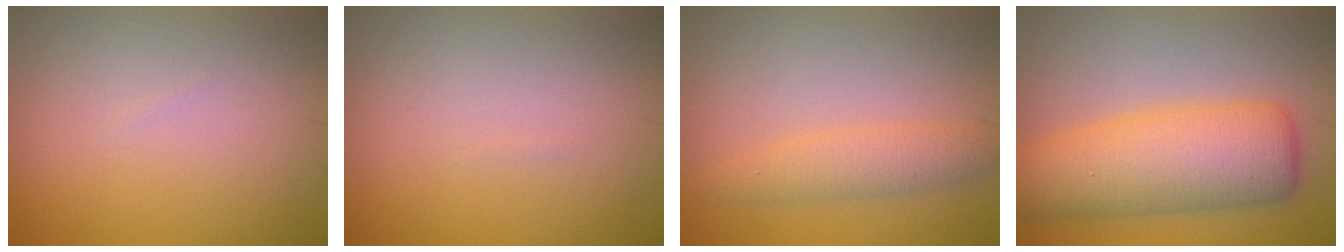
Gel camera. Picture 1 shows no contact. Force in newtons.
{"total": 0.0}
{"total": 2.6, "press": 2.6, "slide": 0.2}
{"total": 8.2, "press": 8.2, "slide": 0.2}